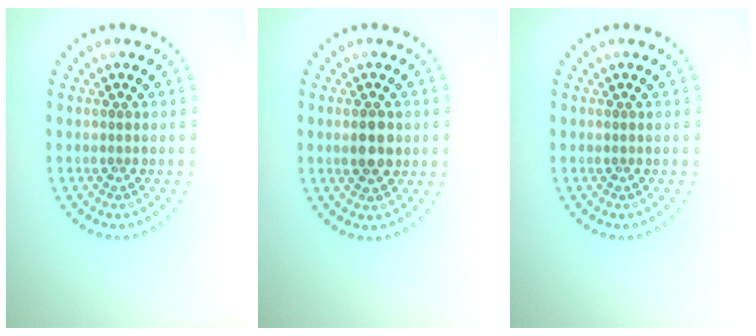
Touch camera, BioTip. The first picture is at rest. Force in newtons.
{"total": 2.5, "press": 2.5, "slide": 0.1}
{"total": 0.0}